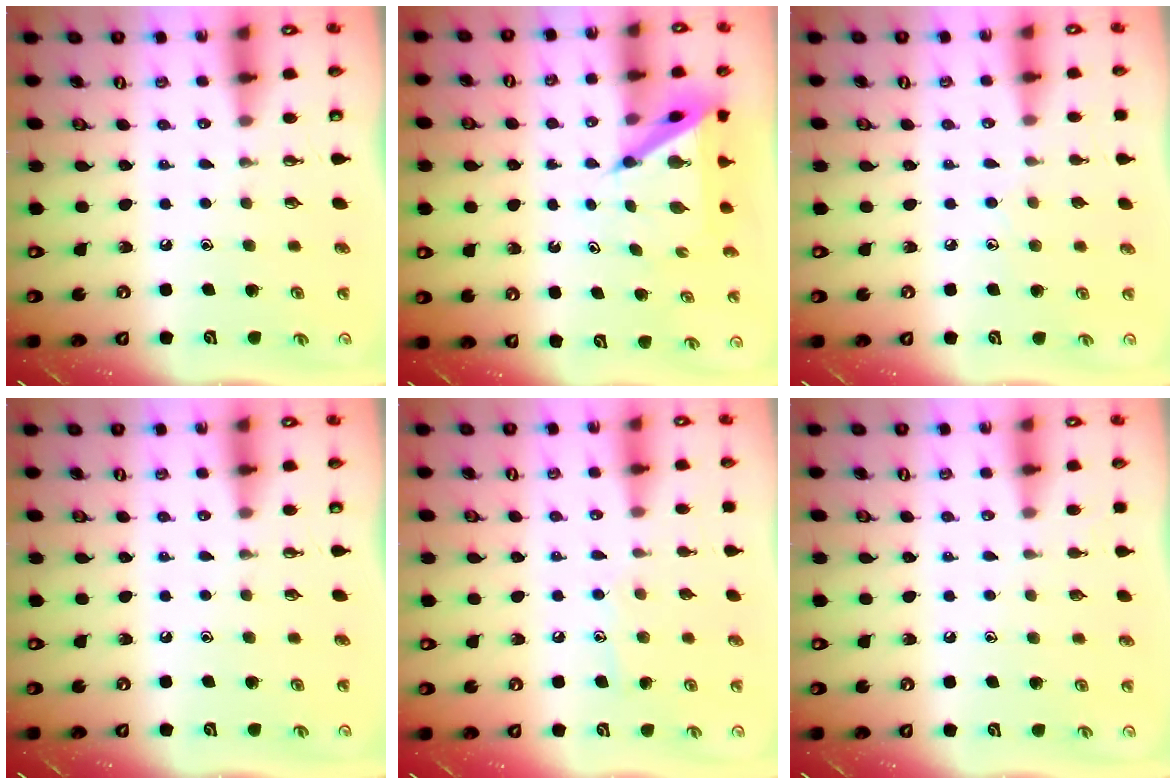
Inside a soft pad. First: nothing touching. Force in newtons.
{"total": 6.8, "press": 6.7, "slide": 0.5}
{"total": 5.3, "press": 5.3, "slide": 0.5}
{"total": 0.0}
{"total": 6.6, "press": 6.6, "slide": 0.4}
{"total": 2.5, "press": 2.5, "slide": 0.3}